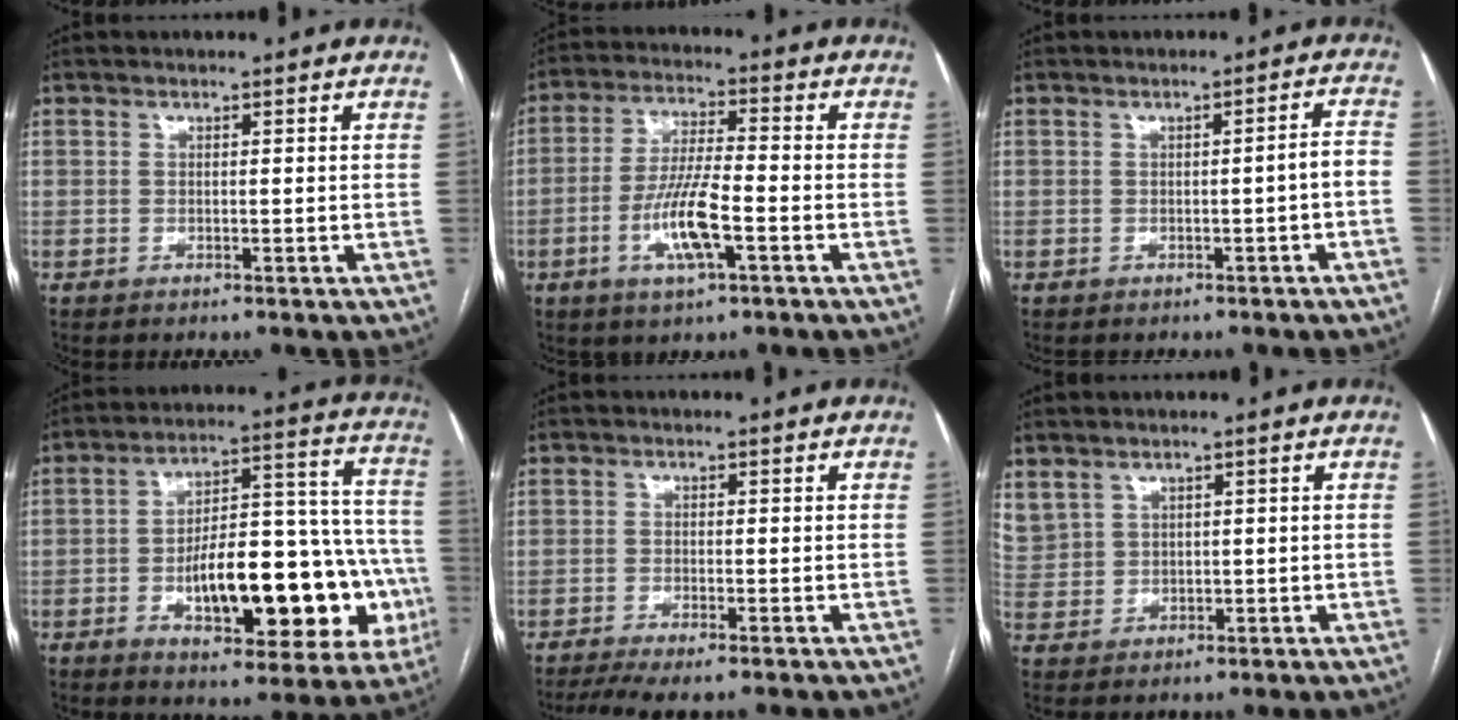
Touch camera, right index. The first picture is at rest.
{"total": 9.4, "force": [-3.2, 1.7, 8.7], "torque": [-0.174, -0.003, -0.059]}
{"total": 2.7, "force": [-0.9, 0.1, 2.6], "torque": [-0.031, 0.009, -0.012]}
{"total": 23.1, "force": [-5.8, 8.6, 20.6], "torque": [-0.225, 0.042, -0.063]}
{"total": 4.6, "force": [-3.1, 0.9, 3.3], "torque": [-0.060, -0.012, -0.052]}
{"total": 6.3, "force": [3.7, 4.8, 1.9], "torque": [-0.059, 0.016, 0.093]}